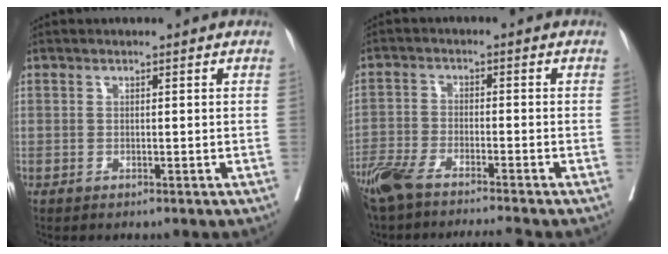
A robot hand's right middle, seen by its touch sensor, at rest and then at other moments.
{"total": 9.5, "force": [-8.1, 0.3, 4.9], "torque": [-0.087, -0.021, -0.142]}